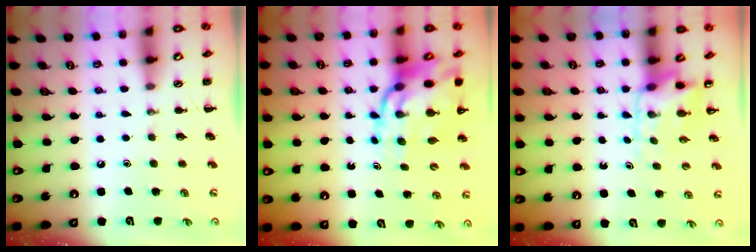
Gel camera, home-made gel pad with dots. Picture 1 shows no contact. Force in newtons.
{"total": 13.8, "press": 13.2, "slide": 4.0}
{"total": 4.6, "press": 4.6, "slide": 0.5}